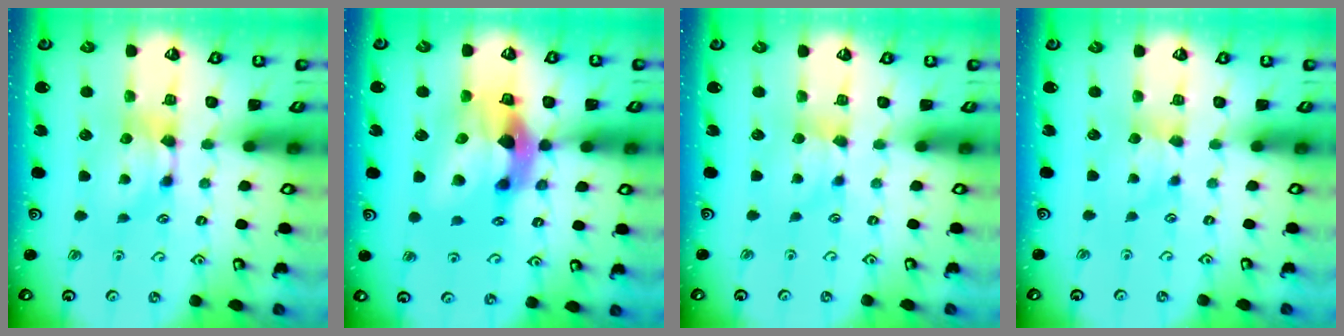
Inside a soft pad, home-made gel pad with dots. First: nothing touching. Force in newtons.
{"total": 9.5, "press": 9.2, "slide": 2.6}
{"total": 1.8, "press": 1.7, "slide": 0.5}
{"total": 1.4, "press": 1.3, "slide": 0.5}